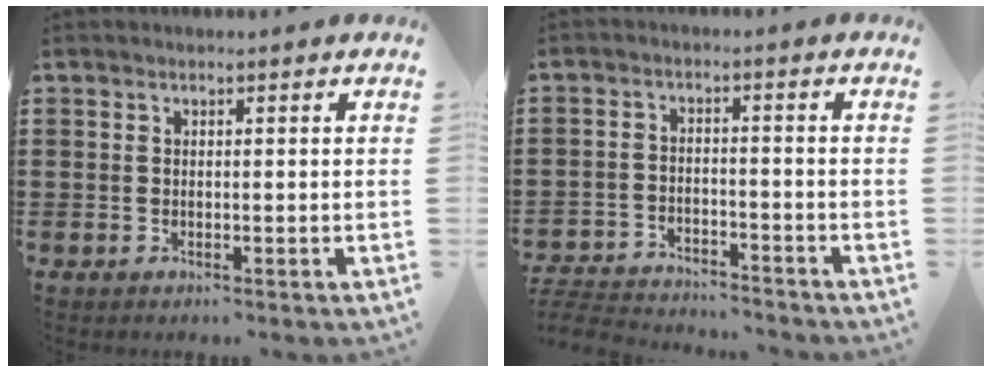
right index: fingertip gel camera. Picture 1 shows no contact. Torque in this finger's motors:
{"motor_torque": [-2.01, -0.13, 0.04, 0.03]}